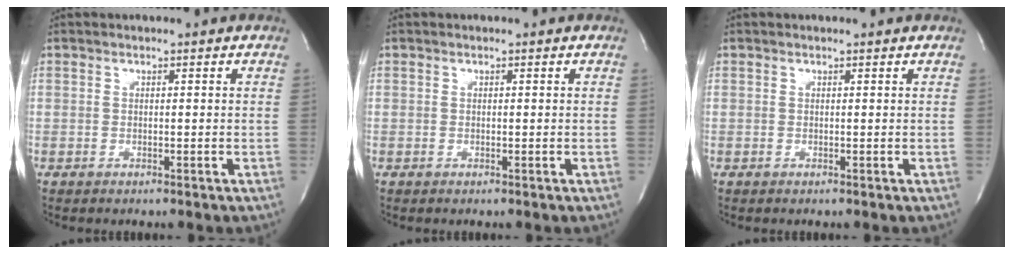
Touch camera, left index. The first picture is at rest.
{"total": 0.0}
{"total": 0.8, "force": [0.8, 0.0, 0.0], "torque": [-0.009, -0.005, 0.003]}